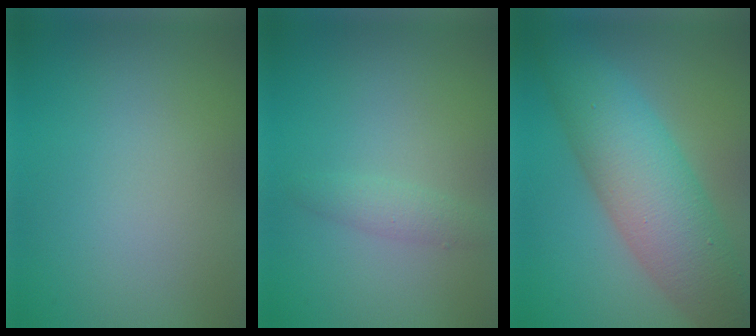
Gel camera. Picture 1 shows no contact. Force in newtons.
{"total": 1.4, "press": 1.4, "slide": 0.0}
{"total": 8.6, "press": 8.6, "slide": 0.2}